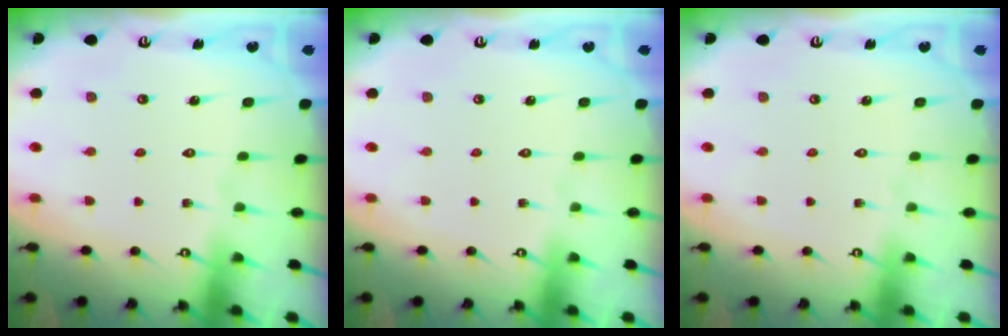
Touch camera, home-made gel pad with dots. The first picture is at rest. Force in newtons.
{"total": 0.0}
{"total": 0.0}